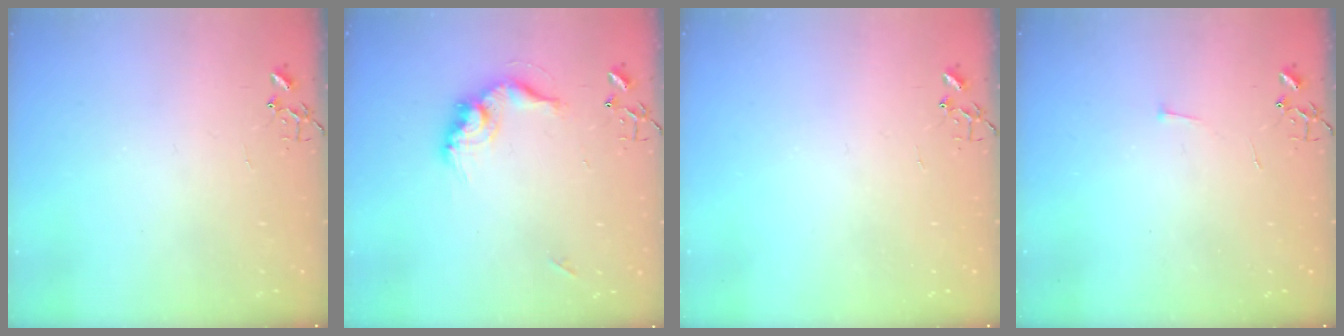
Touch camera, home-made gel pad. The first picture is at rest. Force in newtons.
{"total": 14.3, "press": 14.2, "slide": 1.4}
{"total": 0.0}
{"total": 3.0, "press": 2.9, "slide": 0.3}